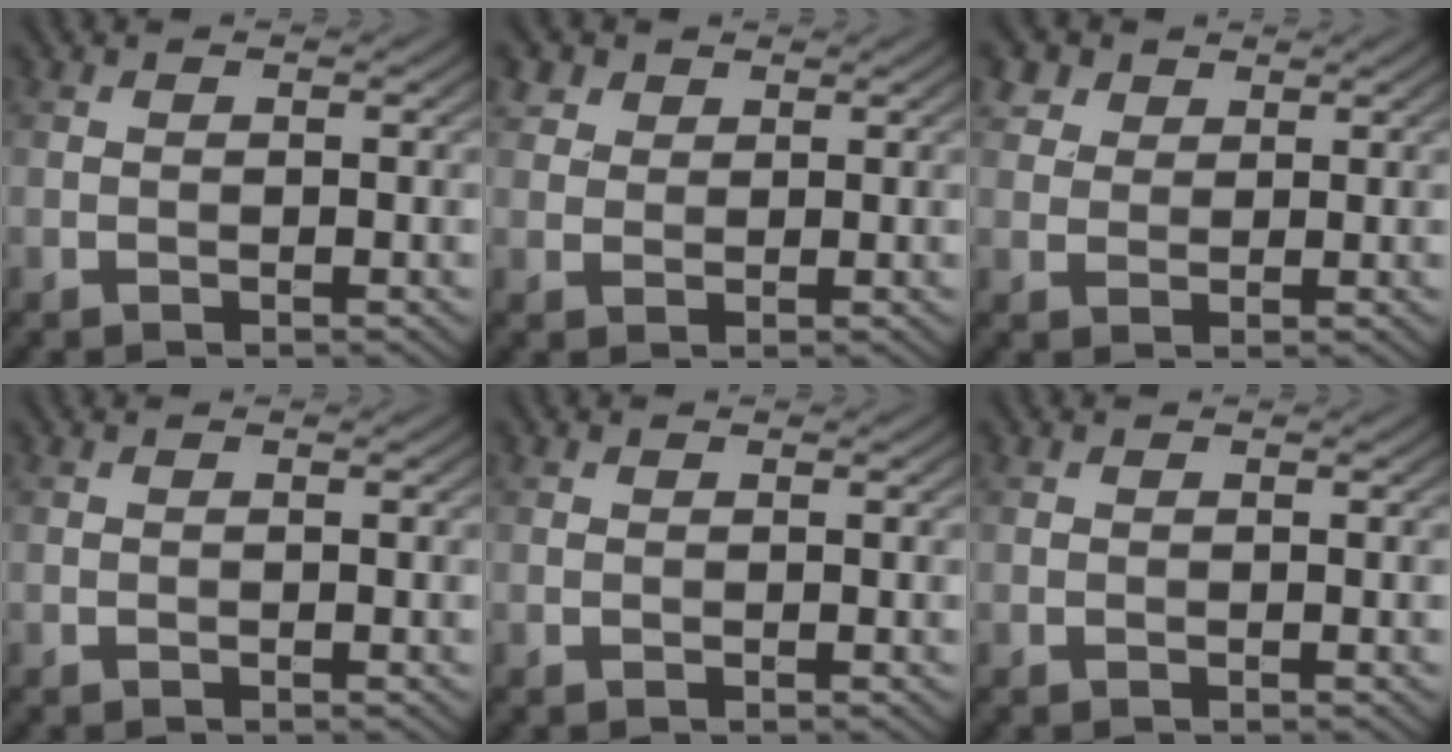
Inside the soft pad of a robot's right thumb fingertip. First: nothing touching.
{"total": 3.1, "force": [2.0, 2.2, 1.1], "torque": [-0.028, -0.003, 0.048]}
{"total": 4.7, "force": [3.0, 3.1, 1.8], "torque": [-0.055, -0.005, 0.068]}
{"total": 0.0}
{"total": 0.0}
{"total": 0.0}